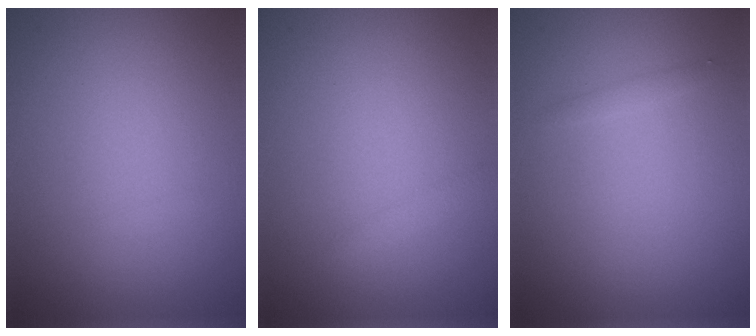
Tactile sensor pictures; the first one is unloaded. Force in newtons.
{"total": 0.7, "press": 0.7, "slide": 0.1}
{"total": 0.6, "press": 0.6, "slide": 0.0}